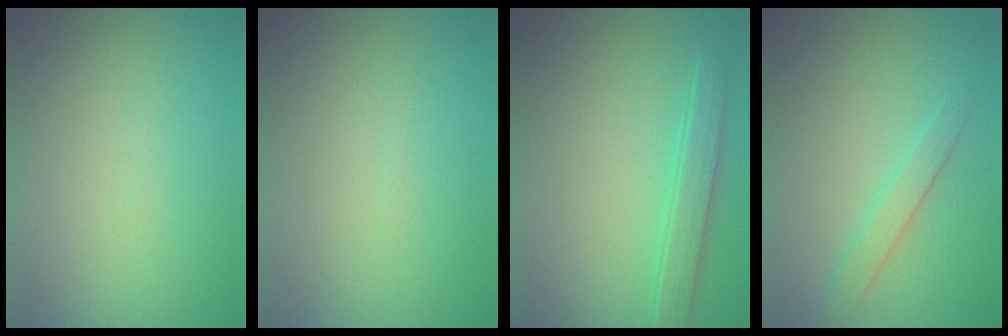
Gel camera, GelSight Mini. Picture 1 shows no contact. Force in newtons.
{"total": 0.0}
{"total": 2.5, "press": 2.5, "slide": 0.1}
{"total": 1.7, "press": 1.7, "slide": 0.1}